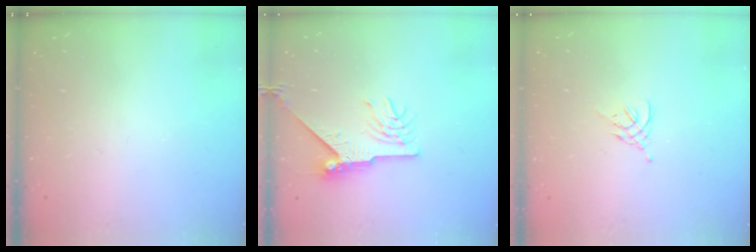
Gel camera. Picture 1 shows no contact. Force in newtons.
{"total": 11.2, "press": 11.2, "slide": 1.0}
{"total": 2.6, "press": 2.5, "slide": 0.7}